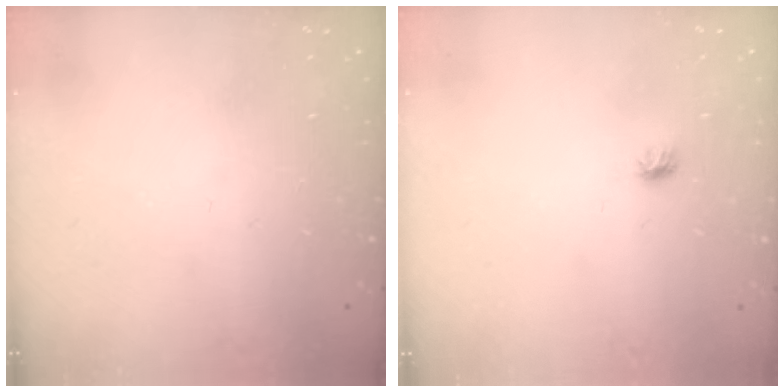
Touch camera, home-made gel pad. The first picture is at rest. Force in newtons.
{"total": 4.2, "press": 4.1, "slide": 1.0}